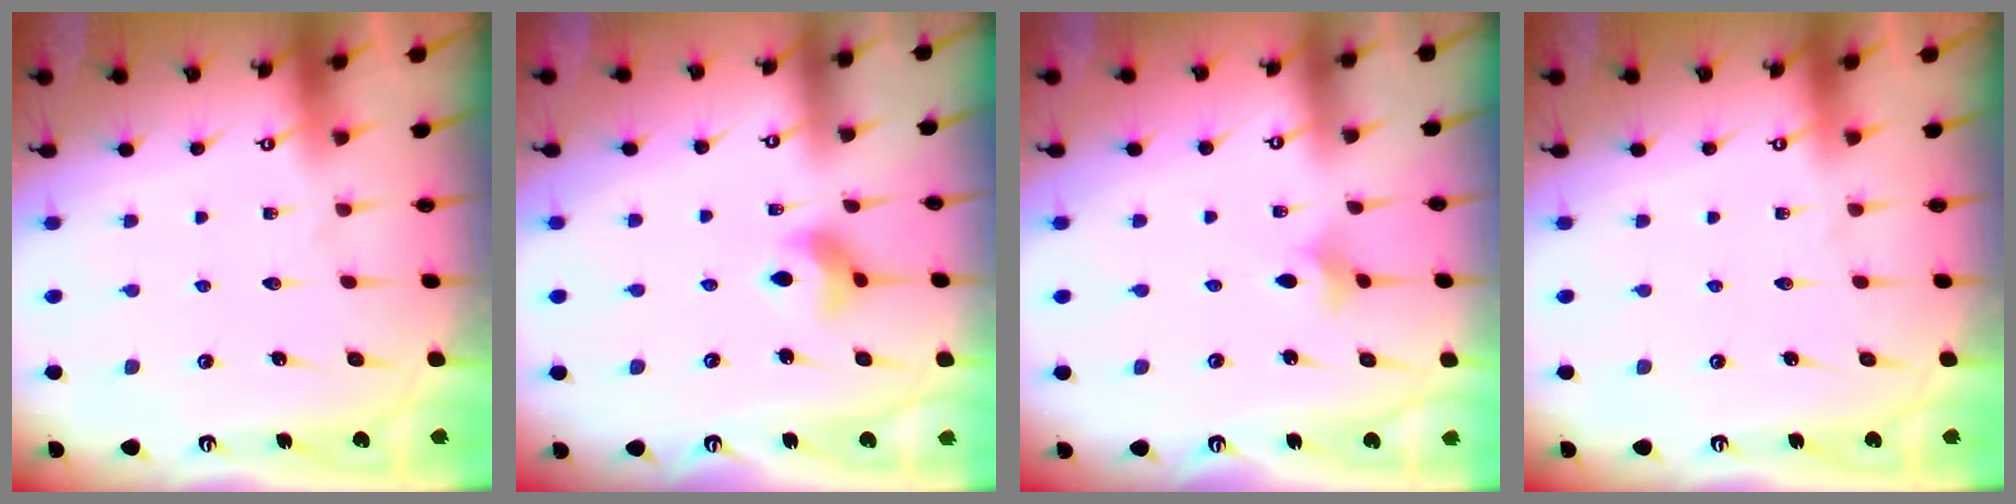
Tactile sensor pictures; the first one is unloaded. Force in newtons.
{"total": 7.3, "press": 7.2, "slide": 1.5}
{"total": 2.5, "press": 2.4, "slide": 0.6}
{"total": 0.0}